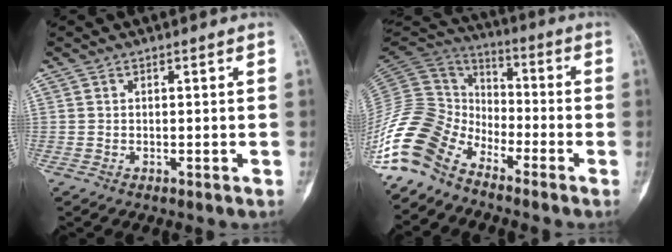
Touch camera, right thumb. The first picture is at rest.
{"total": 16.3, "force": [-11.6, 9.0, 7.1], "torque": [-0.141, 0.072, -0.239]}